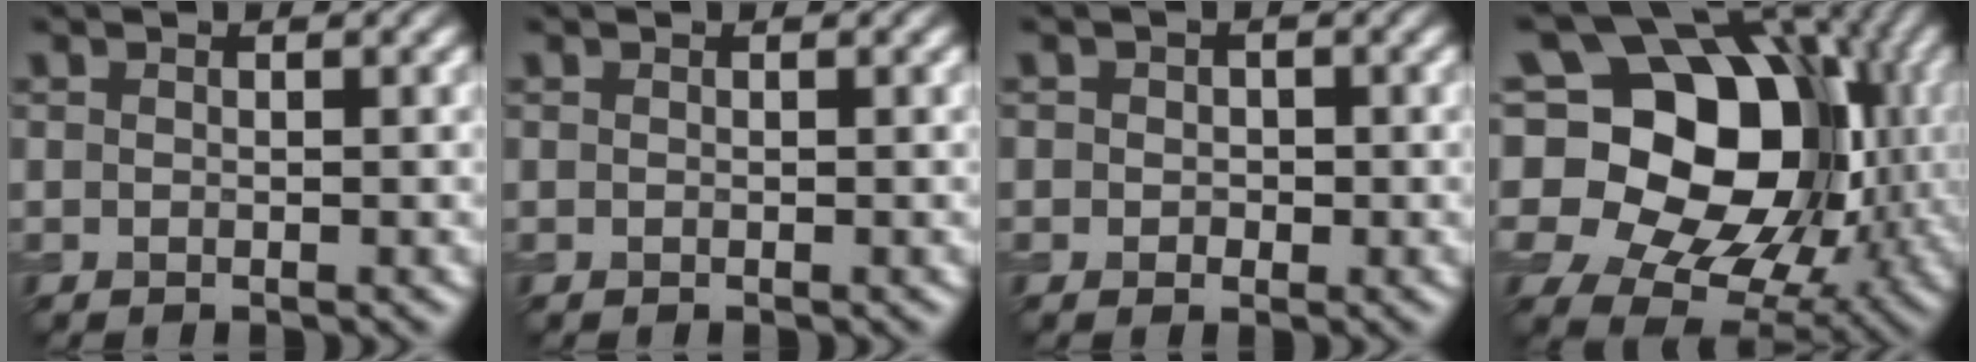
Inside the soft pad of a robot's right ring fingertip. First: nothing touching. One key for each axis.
{"total": 0.0}
{"total": 1.6, "fx": 0.0, "fy": 1.4, "fz": 0.7, "tx": 0.006, "ty": 0.000, "tz": -0.010}
{"total": 20.6, "fx": 3.4, "fy": 15.1, "fz": 13.6, "tx": -0.229, "ty": 0.041, "tz": 0.052}